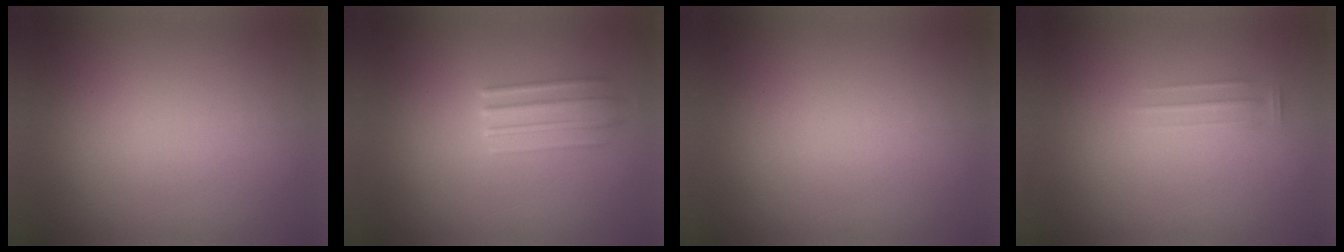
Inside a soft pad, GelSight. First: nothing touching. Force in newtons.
{"total": 2.7}
{"total": 0.0}
{"total": 1.6}